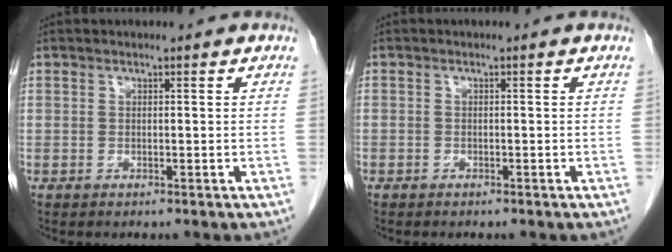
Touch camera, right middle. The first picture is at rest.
{"total": 0.7, "force": [-0.5, 0.5, 0.1], "torque": [-0.008, 0.003, -0.010]}